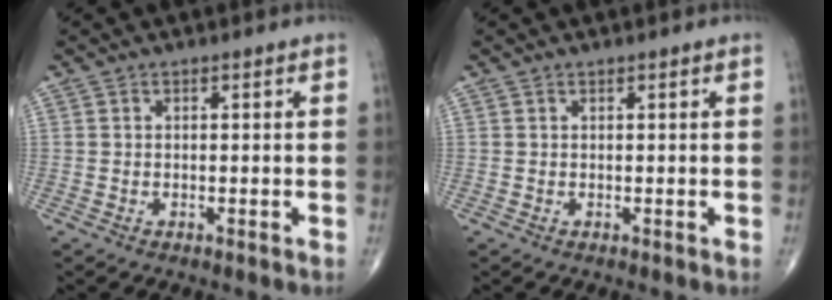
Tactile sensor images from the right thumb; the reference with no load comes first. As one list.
[{"total": 0.0}]